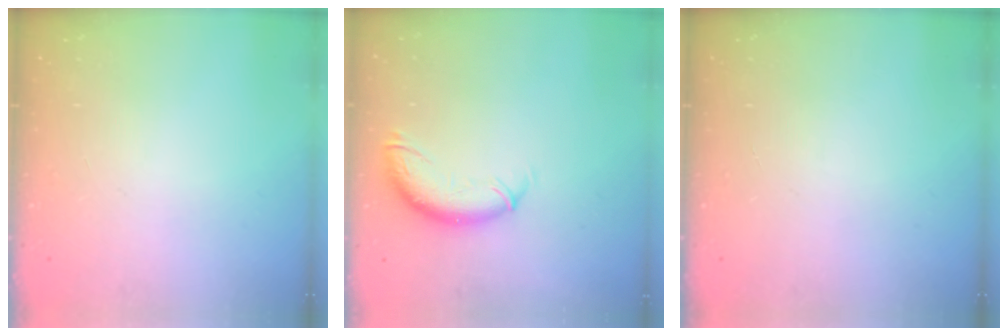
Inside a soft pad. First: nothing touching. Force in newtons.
{"total": 10.4, "press": 10.3, "slide": 0.9}
{"total": 0.0}